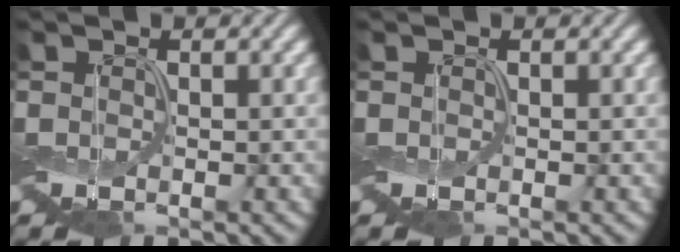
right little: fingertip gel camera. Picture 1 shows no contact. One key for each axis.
{"total": 0.0}